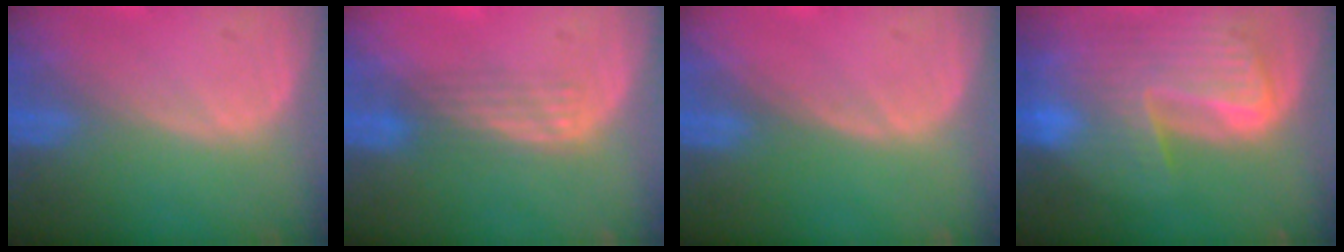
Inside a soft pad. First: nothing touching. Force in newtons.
{"total": 2.9, "press": 2.6, "slide": 1.3}
{"total": 0.0}
{"total": 9.8, "press": 8.4, "slide": 5.0}